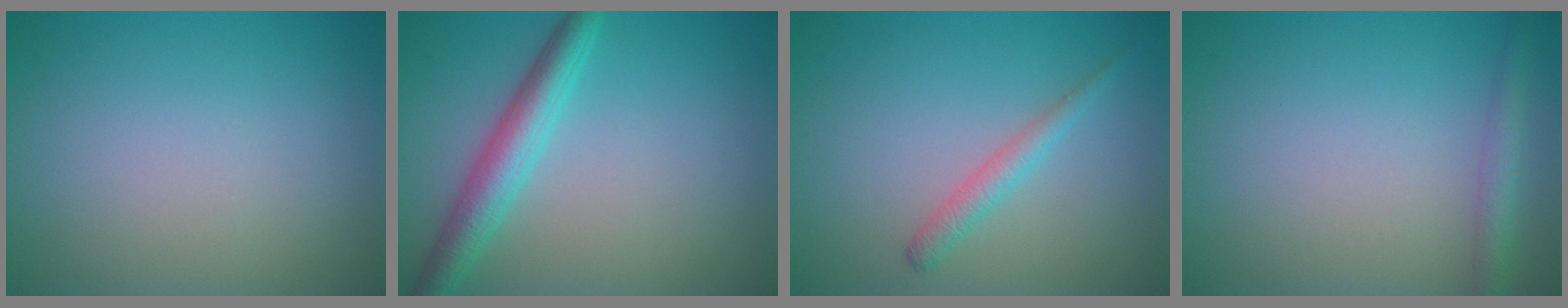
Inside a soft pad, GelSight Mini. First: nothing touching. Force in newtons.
{"total": 4.2, "press": 4.2, "slide": 0.1}
{"total": 1.8, "press": 1.8, "slide": 0.1}
{"total": 2.2, "press": 2.2, "slide": 0.1}